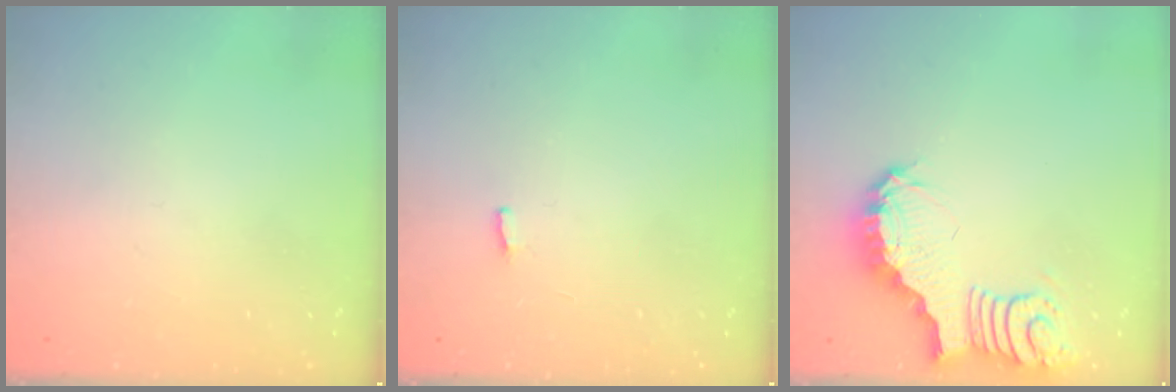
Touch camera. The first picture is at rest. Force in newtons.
{"total": 0.0}
{"total": 3.5, "press": 3.4, "slide": 0.6}